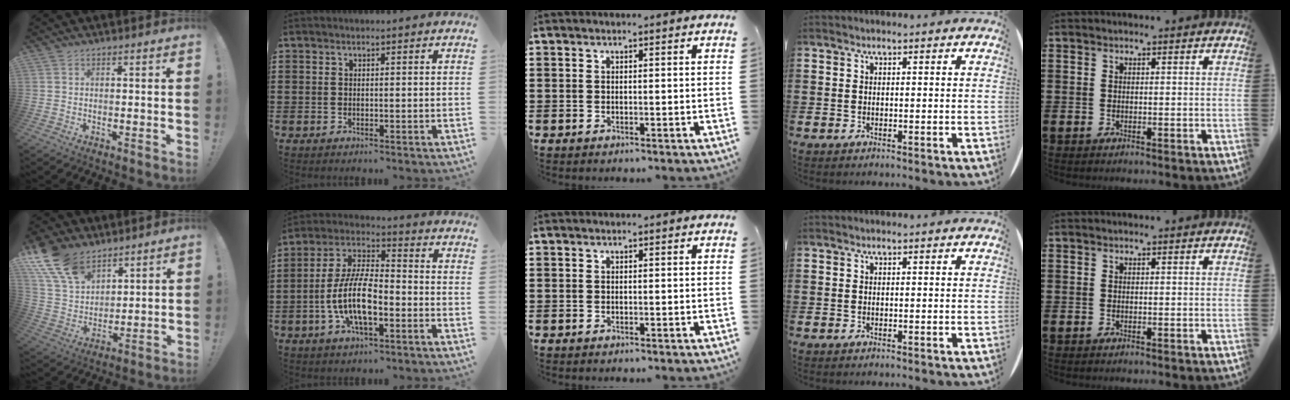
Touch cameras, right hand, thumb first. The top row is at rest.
{"thumb": {"total": 15.2, "force": [10.3, 8.7, 7.2], "torque": [-0.156, -0.058, 0.198]}, "index": {"total": 10.2, "force": [-3.6, 3.7, 8.8], "torque": [-0.205, -0.007, -0.073]}}